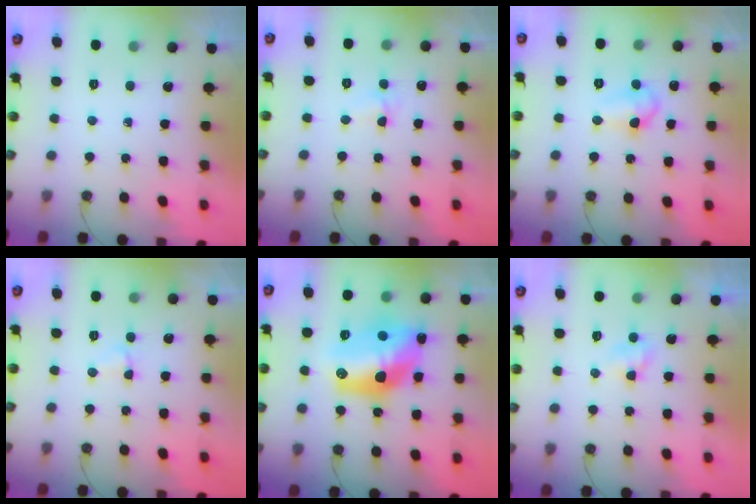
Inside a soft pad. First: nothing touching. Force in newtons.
{"total": 2.9, "press": 2.9, "slide": 0.4}
{"total": 8.3, "press": 7.4, "slide": 3.8}
{"total": 2.9, "press": 2.8, "slide": 0.6}
{"total": 17.2, "press": 17.1, "slide": 1.5}
{"total": 2.4, "press": 2.4, "slide": 0.3}